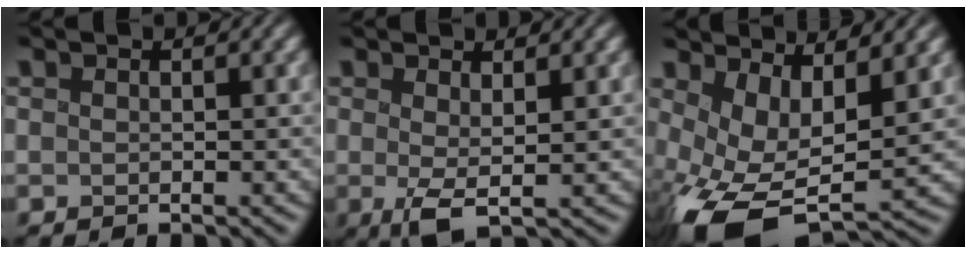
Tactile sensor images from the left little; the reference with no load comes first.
{"total": 2.7, "force": [0.3, 0.8, 2.5], "torque": [-0.046, -0.005, 0.003]}
{"total": 11.1, "force": [-1.3, 6.5, 8.9], "torque": [-0.176, -0.044, -0.007]}